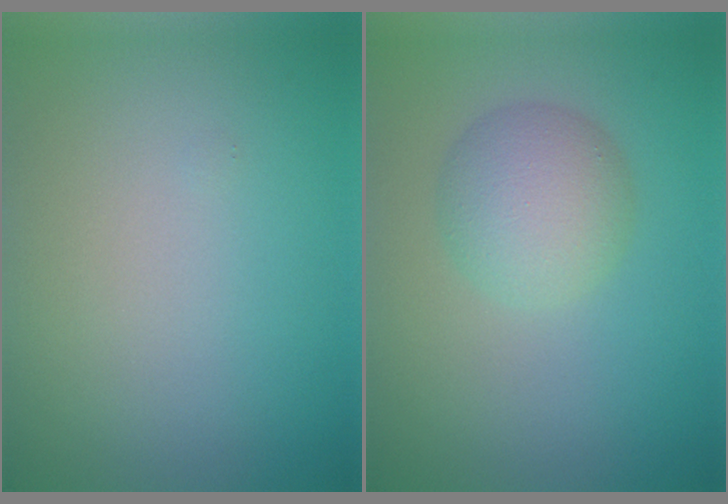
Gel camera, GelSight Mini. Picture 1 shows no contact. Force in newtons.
{"total": 4.1, "press": 4.1, "slide": 0.1}